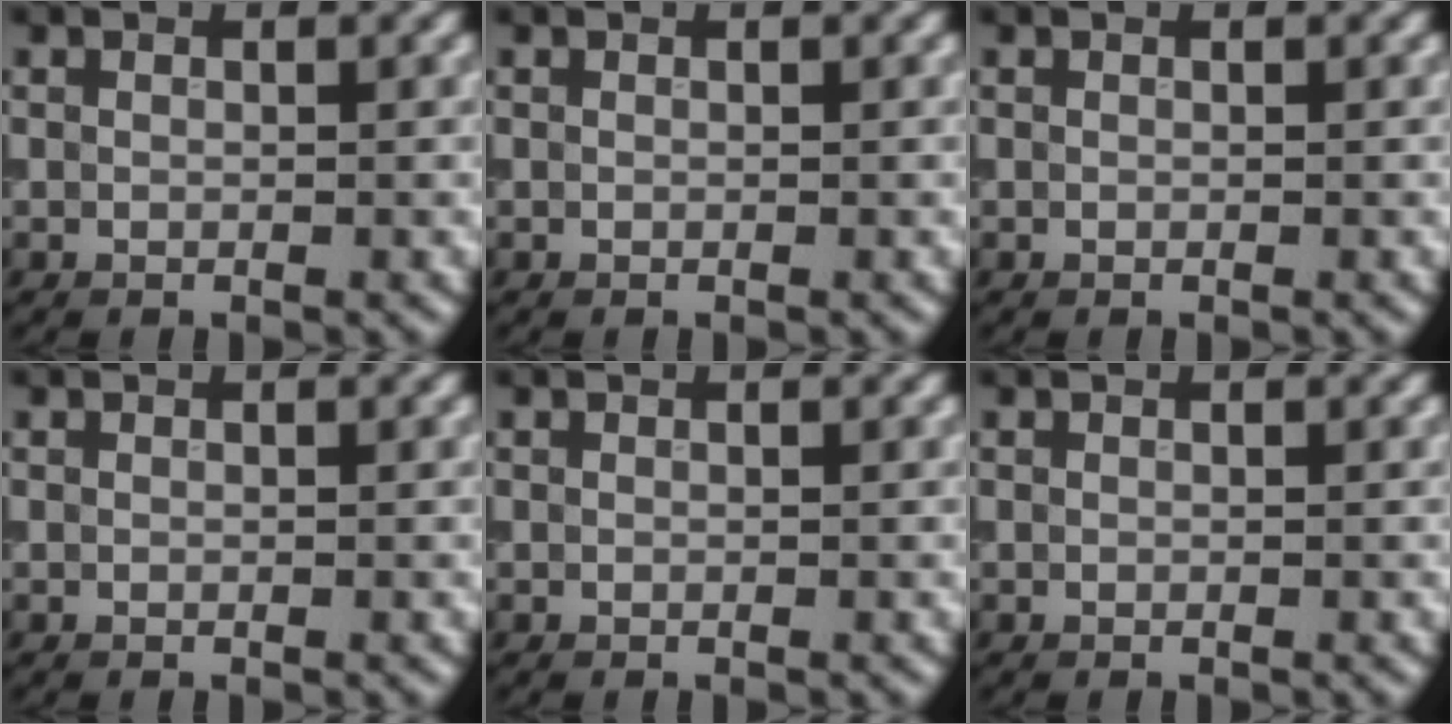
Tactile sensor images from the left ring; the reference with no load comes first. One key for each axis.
{"total": 0.0}
{"total": 0.0}
{"total": 0.0}
{"total": 0.0}
{"total": 0.0}